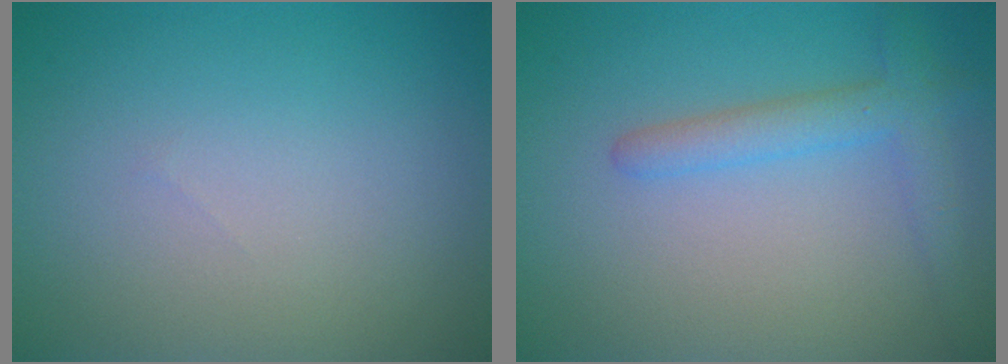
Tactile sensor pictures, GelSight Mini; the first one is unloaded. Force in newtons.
{"total": 2.9, "press": 2.9, "slide": 0.1}